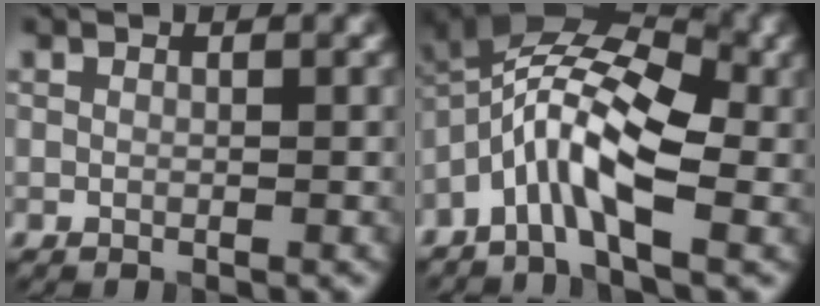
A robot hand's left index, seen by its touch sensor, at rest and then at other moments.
{"total": 8.2, "force": [-2.5, 3.1, 7.1], "torque": [-0.133, 0.018, -0.065]}